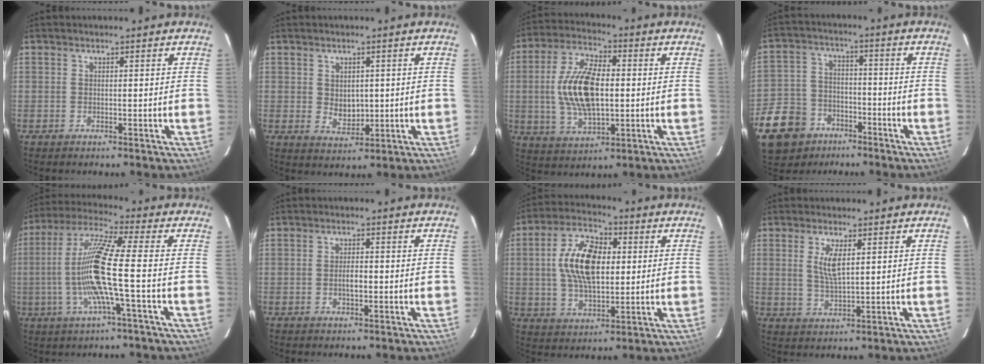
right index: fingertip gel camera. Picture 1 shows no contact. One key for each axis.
{"total": 4.1, "fx": 0.5, "fy": 3.1, "fz": 2.7, "tx": -0.043, "ty": -0.002, "tz": 0.015}
{"total": 14.4, "fx": -0.1, "fy": 7.0, "fz": 12.6, "tx": -0.252, "ty": 0.006, "tz": 0.002}
{"total": 16.0, "fx": -9.5, "fy": 11.4, "fz": 5.9, "tx": -0.171, "ty": 0.018, "tz": -0.150}
{"total": 13.2, "fx": -2.4, "fy": -0.3, "fz": 13.0, "tx": -0.257, "ty": 0.001, "tz": -0.046}
{"total": 2.3, "fx": -0.5, "fy": 0.8, "fz": 2.1, "tx": -0.038, "ty": 0.002, "tz": -0.010}
{"total": 13.8, "fx": 1.6, "fy": 7.5, "fz": 11.5, "tx": -0.215, "ty": 0.019, "tz": 0.029}
{"total": 4.9, "fx": 1.6, "fy": 1.4, "fz": 4.4, "tx": -0.085, "ty": -0.004, "tz": 0.033}